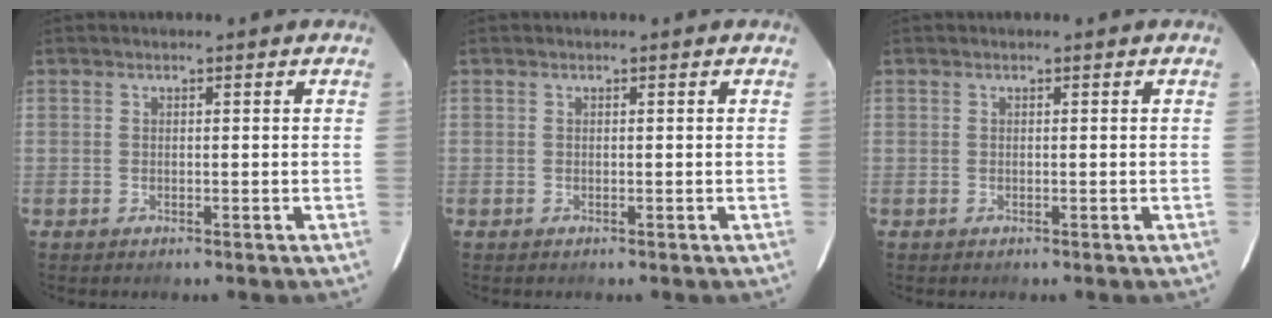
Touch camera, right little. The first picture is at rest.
{"total": 0.0}
{"total": 0.0}